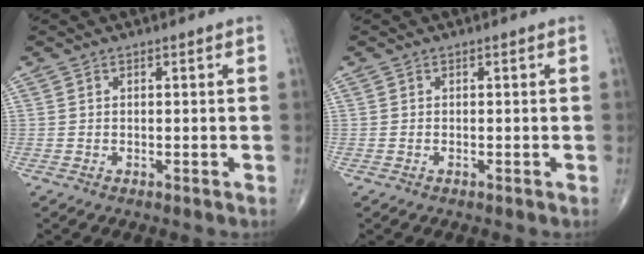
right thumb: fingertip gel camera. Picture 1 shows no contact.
{"total": 0.0}